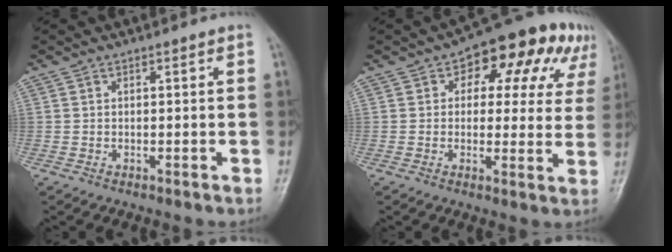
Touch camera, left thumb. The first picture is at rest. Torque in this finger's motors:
{"motor_torque": [-0.18, 0.09, 0.32, 0.20, -0.03]}